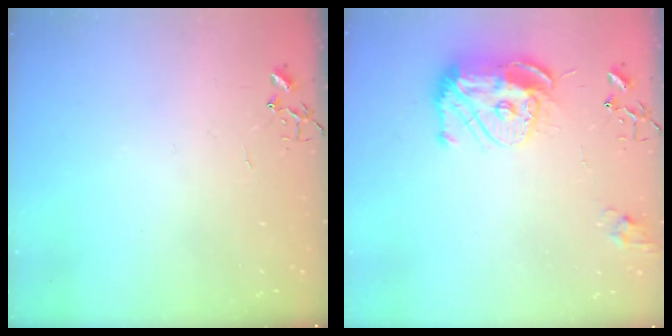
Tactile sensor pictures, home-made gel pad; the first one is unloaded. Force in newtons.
{"total": 13.5, "press": 13.4, "slide": 1.2}